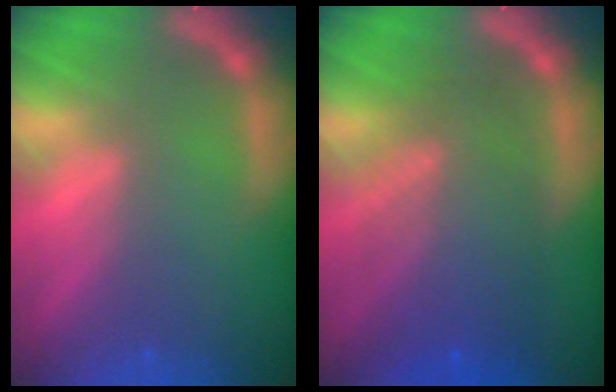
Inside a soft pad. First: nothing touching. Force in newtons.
{"total": 8.0}